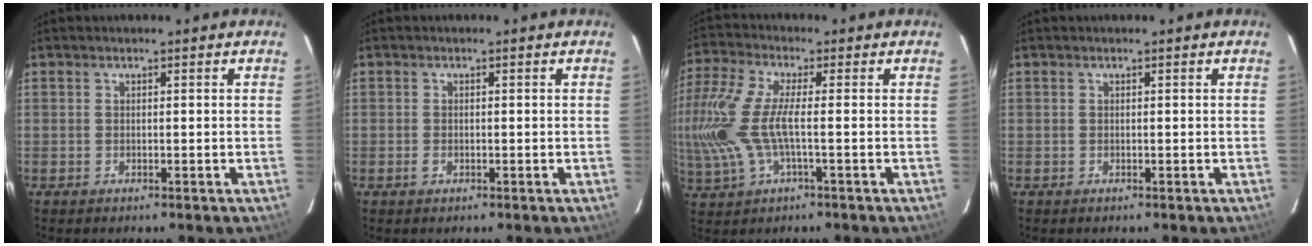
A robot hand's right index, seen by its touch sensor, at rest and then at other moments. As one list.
[{"total": 1.2, "force": [-0.4, 0.7, 0.8], "torque": [-0.018, 0.000, -0.008]}, {"total": 13.9, "force": [-1.5, 4.3, 13.1], "torque": [-0.279, -0.006, -0.026]}, {"total": 0.0}]